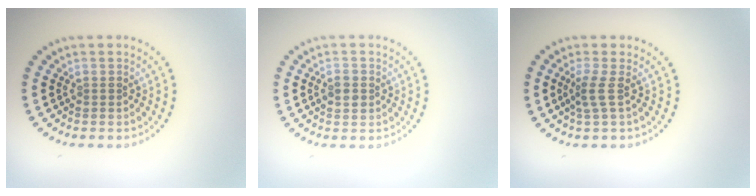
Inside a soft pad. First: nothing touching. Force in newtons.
{"total": 2.1, "press": 2.1, "slide": 0.1}
{"total": 2.0, "press": 1.3, "slide": 1.4}